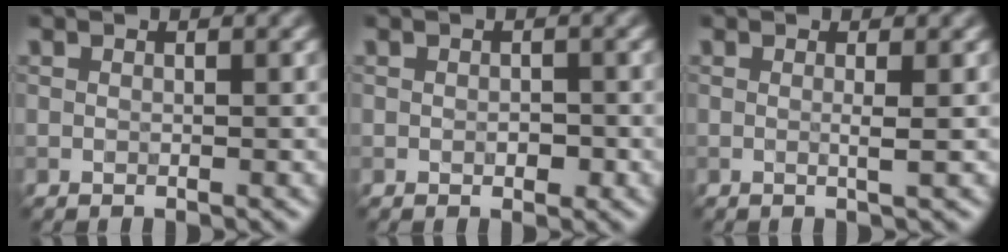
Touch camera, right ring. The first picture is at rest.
{"total": 1.2, "force": [-0.3, 0.7, 0.9], "torque": [-0.012, -0.002, -0.004]}
{"total": 1.3, "force": [0.0, 0.3, 1.3], "torque": [-0.016, -0.002, -0.006]}